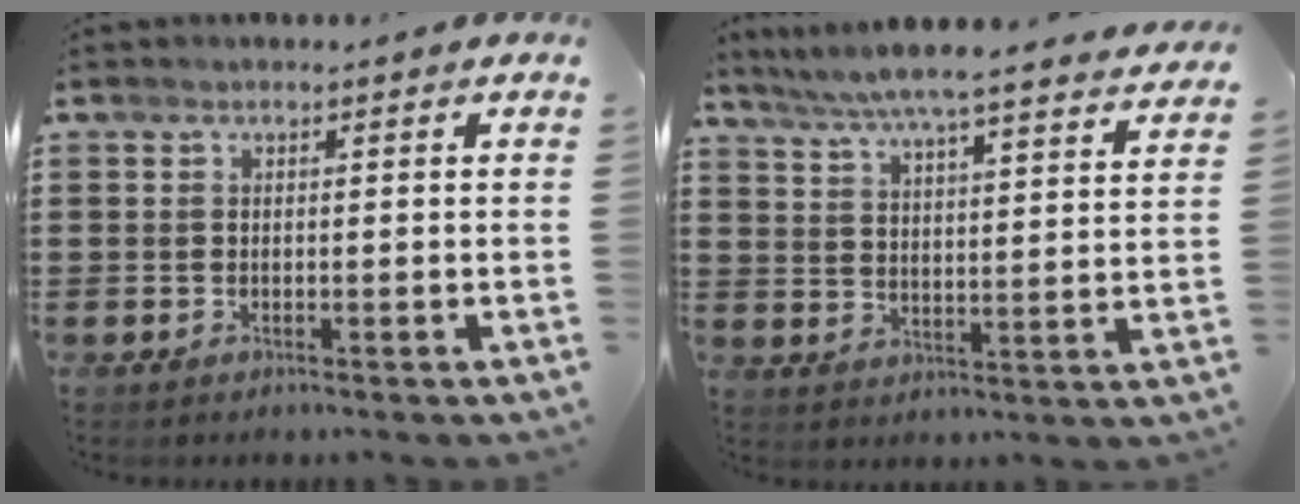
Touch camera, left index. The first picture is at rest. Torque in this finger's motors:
{"motor_torque": [1.43, -0.71, 0.36, 0.21]}